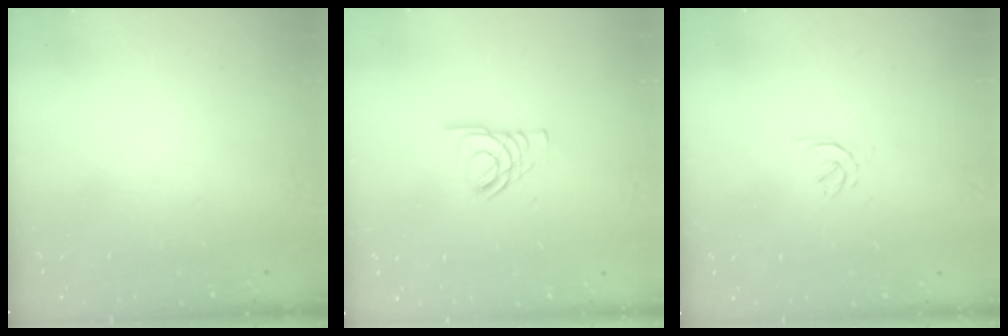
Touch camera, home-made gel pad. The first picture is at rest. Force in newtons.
{"total": 5.9, "press": 5.8, "slide": 0.8}
{"total": 2.1, "press": 2.0, "slide": 0.6}